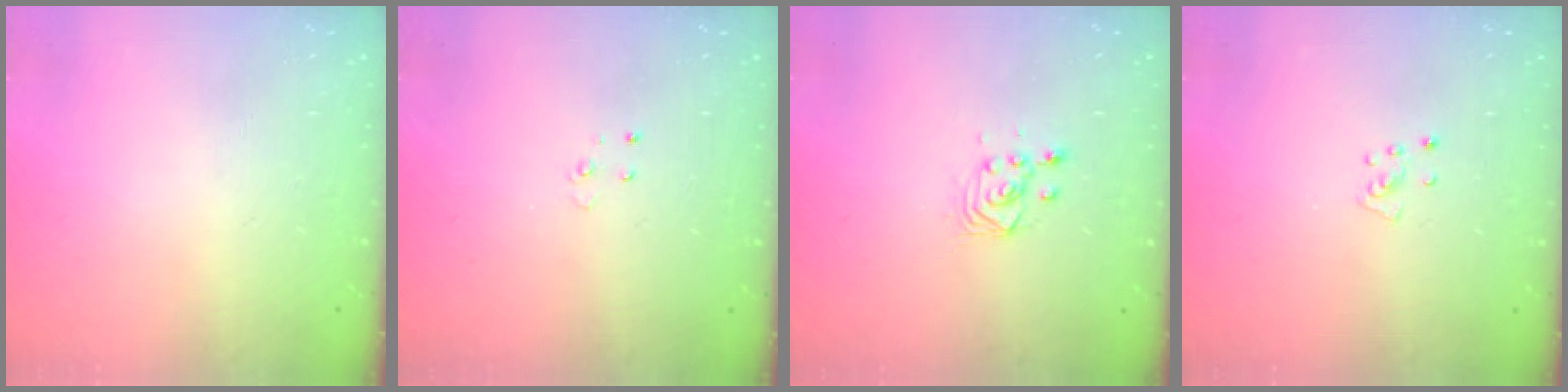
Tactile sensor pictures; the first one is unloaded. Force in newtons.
{"total": 3.0, "press": 2.9, "slide": 0.3}
{"total": 3.2, "press": 2.9, "slide": 1.4}
{"total": 3.7, "press": 3.7, "slide": 0.3}